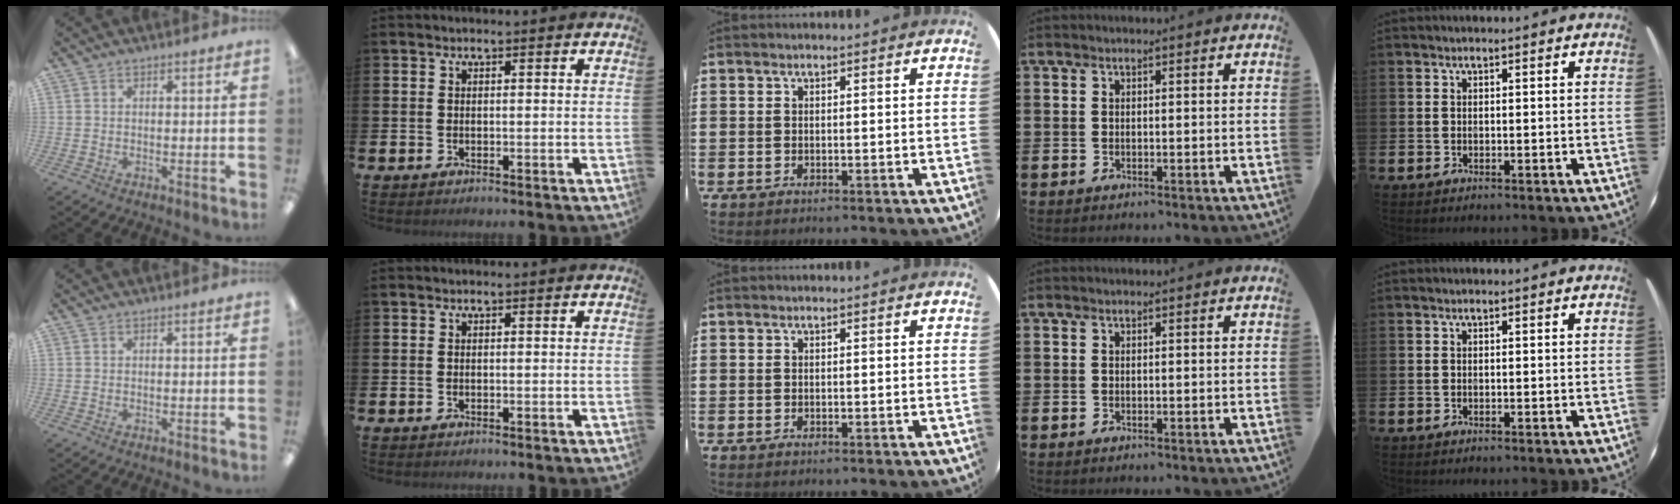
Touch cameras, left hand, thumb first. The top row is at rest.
{}